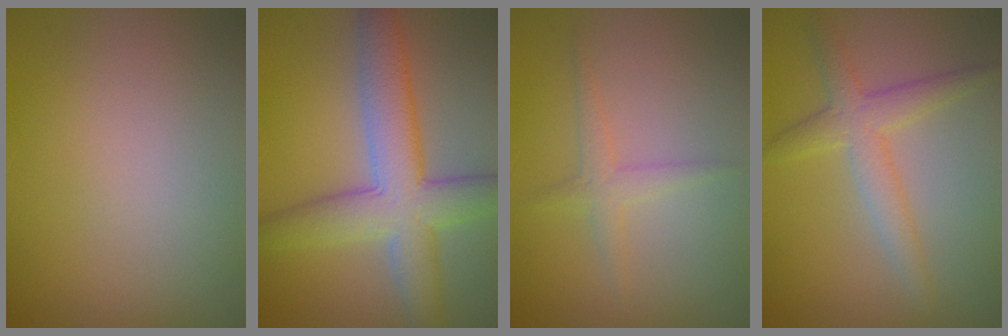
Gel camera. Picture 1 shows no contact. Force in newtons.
{"total": 7.2, "press": 7.2, "slide": 0.2}
{"total": 1.7, "press": 1.7, "slide": 0.0}
{"total": 3.3, "press": 3.3, "slide": 0.1}